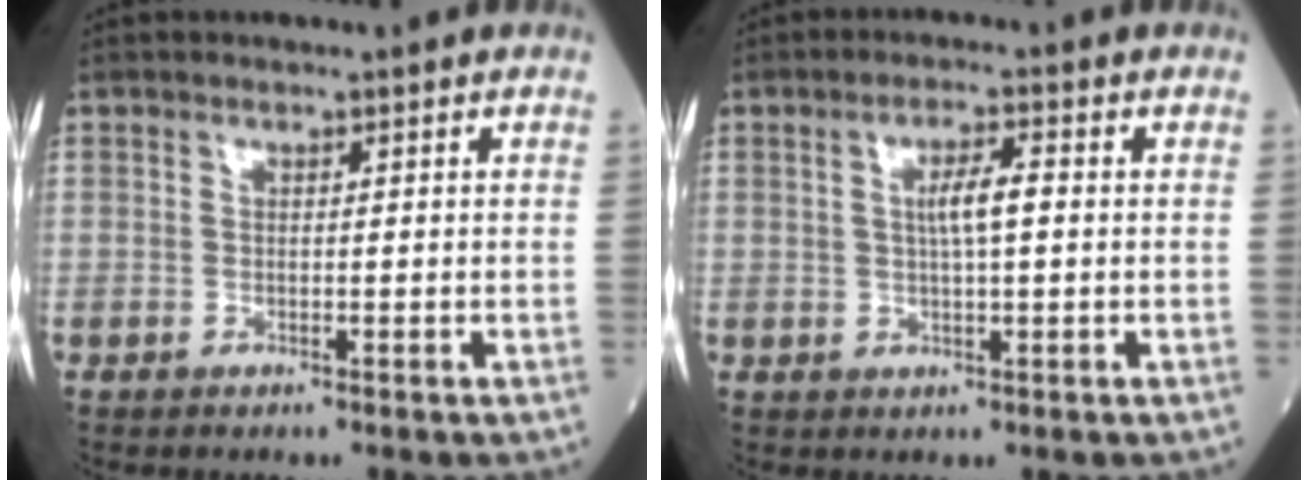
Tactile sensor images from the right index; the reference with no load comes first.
{"total": 4.2, "force": [0.6, 0.6, 4.1], "torque": [-0.074, 0.005, 0.009]}